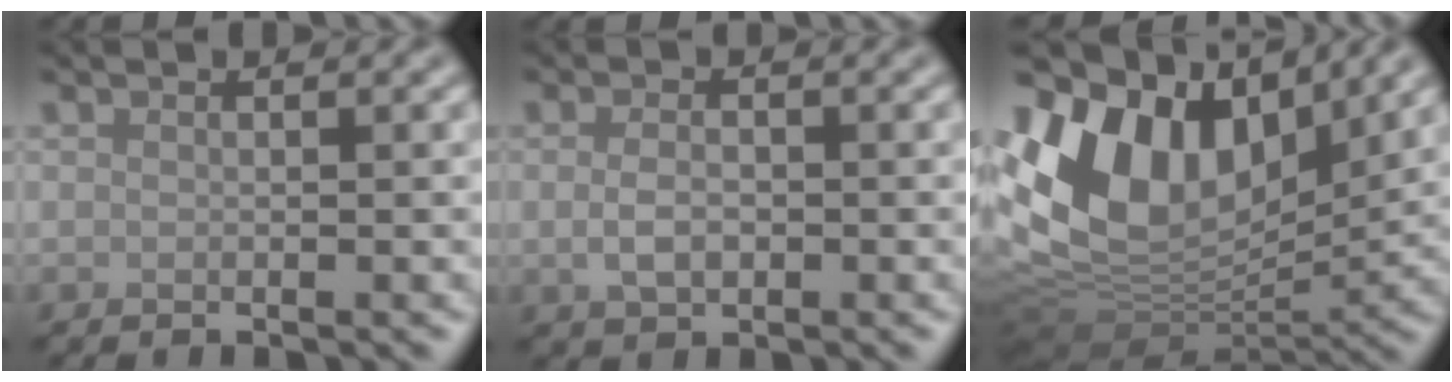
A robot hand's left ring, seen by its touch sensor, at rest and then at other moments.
{"total": 2.2, "force": [-0.2, 1.4, 1.7], "torque": [-0.037, -0.002, -0.005]}
{"total": 13.8, "force": [4.0, 8.8, 9.9], "torque": [-0.205, 0.017, 0.076]}